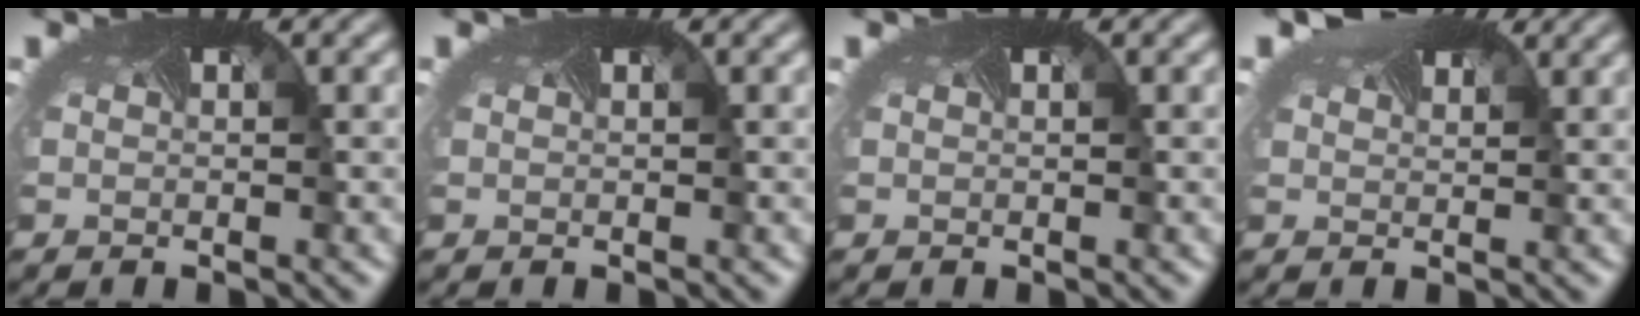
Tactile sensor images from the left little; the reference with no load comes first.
{"total": 0.0}
{"total": 0.0}
{"total": 5.2, "force": [3.8, 2.4, 2.6], "torque": [-0.046, 0.015, 0.053]}